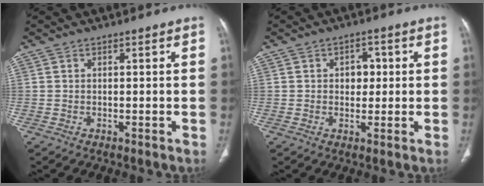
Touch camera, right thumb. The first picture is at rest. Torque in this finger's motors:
{"motor_torque": [-0.64, 0.27, 0.43, 0.25, -0.01]}